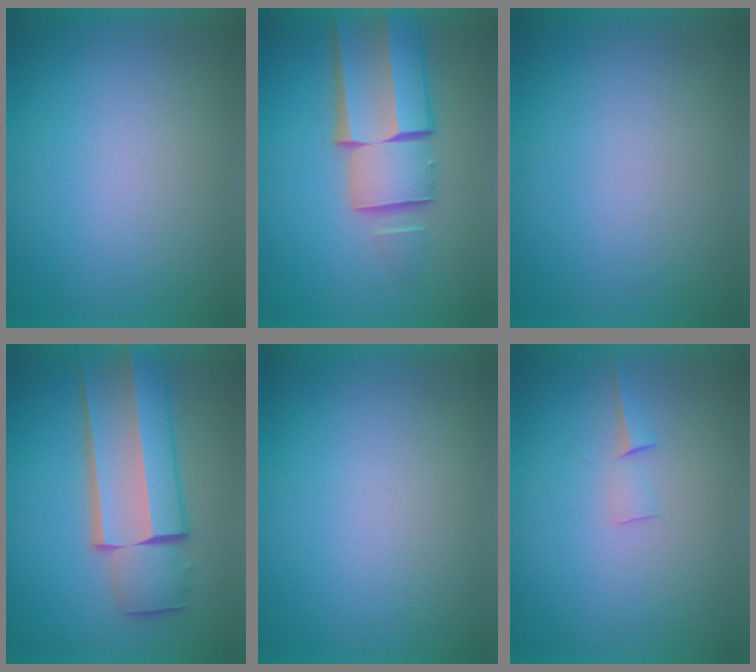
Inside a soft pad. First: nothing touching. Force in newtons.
{"total": 7.3}
{"total": 0.0}
{"total": 7.1}
{"total": 0.0}
{"total": 1.5}